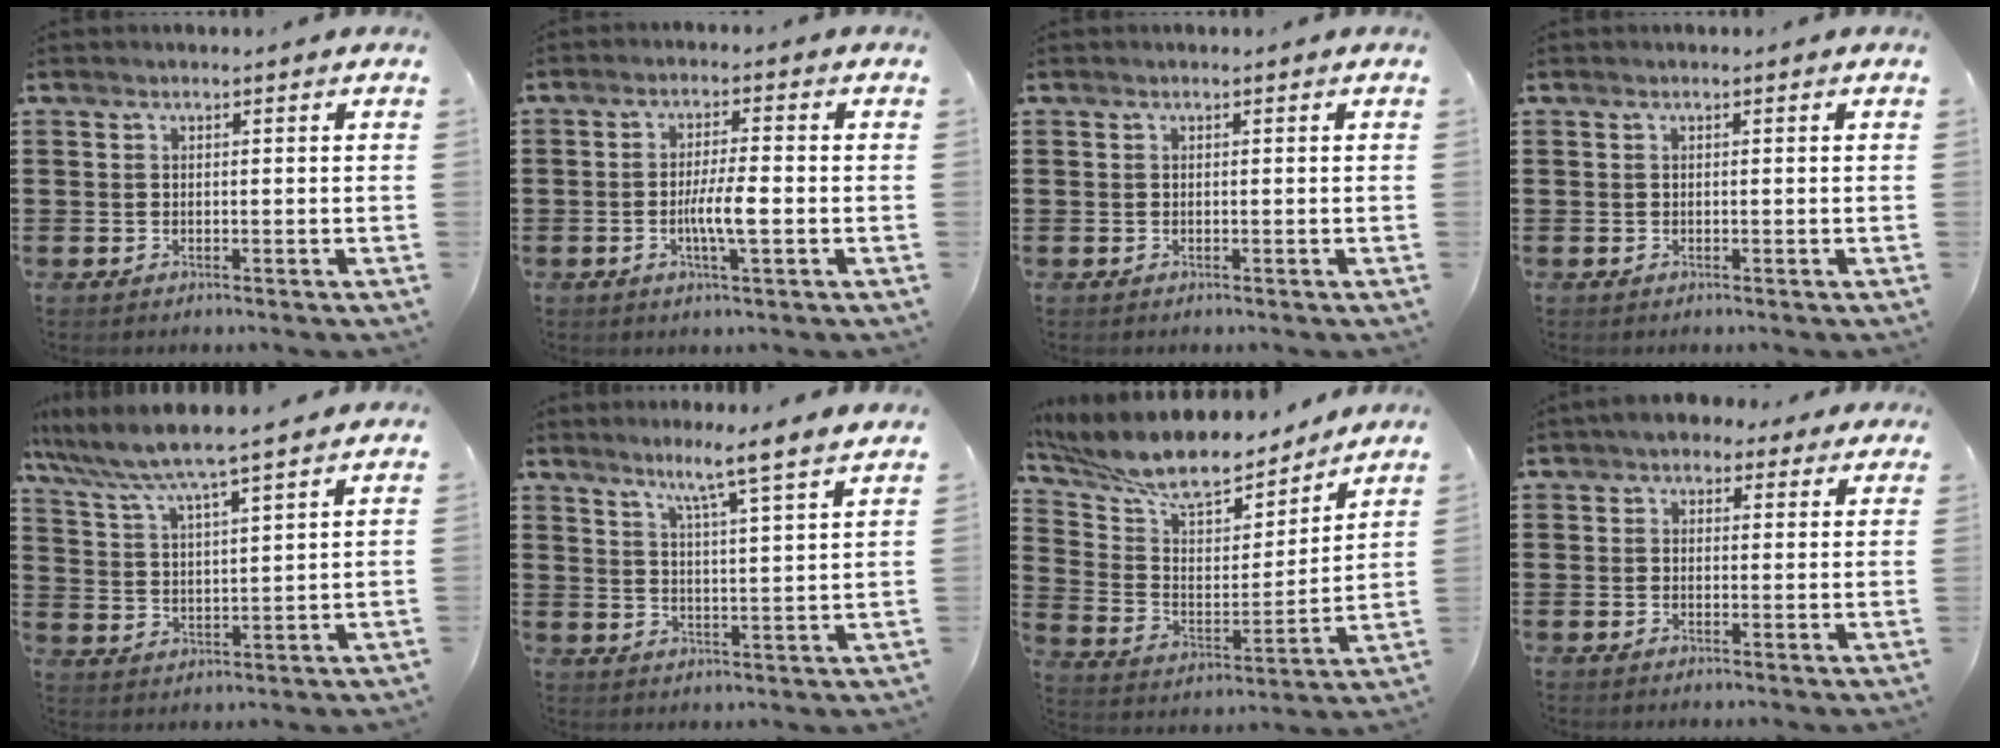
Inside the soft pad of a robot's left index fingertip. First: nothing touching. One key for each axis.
{"total": 5.2, "fx": -1.1, "fy": 0.8, "fz": 5.0, "tx": -0.100, "ty": -0.003, "tz": -0.025}
{"total": 0.0}
{"total": 0.0}
{"total": 5.7, "fx": 5.2, "fy": -0.2, "fz": 2.4, "tx": -0.071, "ty": -0.034, "tz": 0.084}
{"total": 5.8, "fx": 4.8, "fy": -1.6, "fz": 2.8, "tx": -0.064, "ty": -0.036, "tz": 0.074}
{"total": 10.3, "fx": 8.9, "fy": 3.0, "fz": 4.2, "tx": -0.116, "ty": -0.057, "tz": 0.154}
{"total": 3.2, "fx": 2.1, "fy": 2.1, "fz": 1.1, "tx": -0.023, "ty": 0.008, "tz": 0.036}